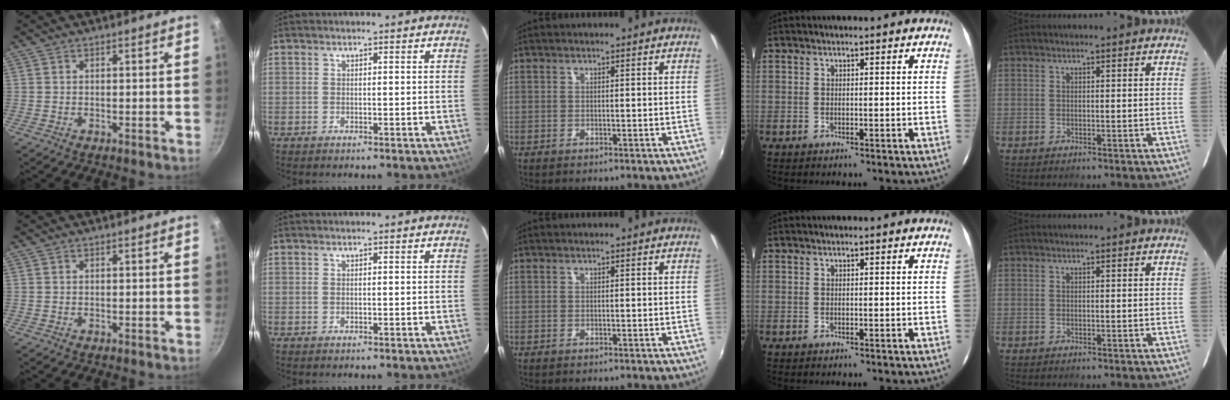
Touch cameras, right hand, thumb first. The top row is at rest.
{}